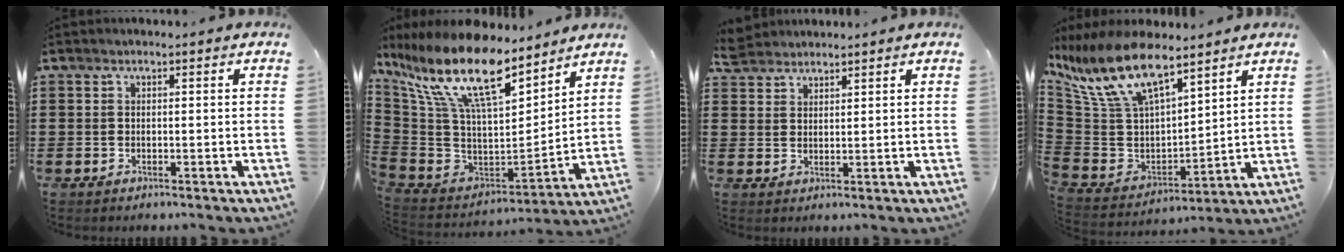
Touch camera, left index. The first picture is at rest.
{"total": 17.7, "force": [10.7, 5.4, 13.0], "torque": [-0.300, -0.066, 0.177]}
{"total": 3.0, "force": [2.9, 0.8, 0.1], "torque": [-0.013, -0.002, 0.056]}
{"total": 12.9, "force": [8.6, 4.8, 8.4], "torque": [-0.214, -0.047, 0.149]}